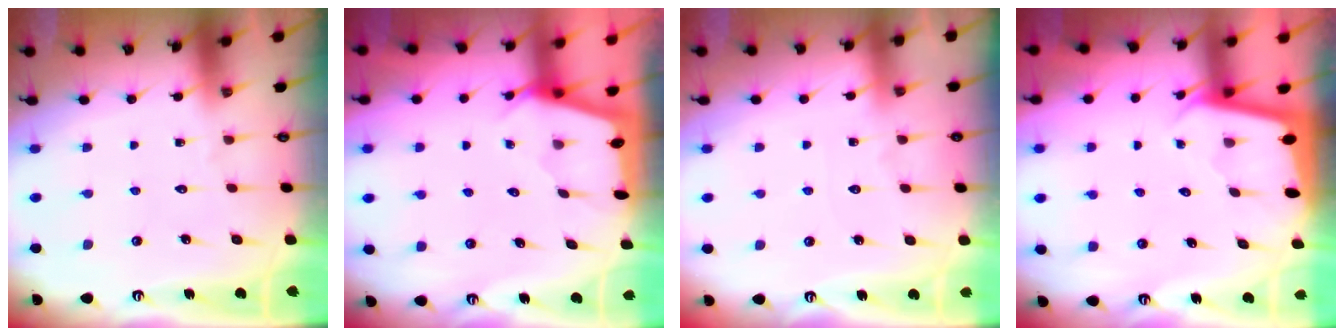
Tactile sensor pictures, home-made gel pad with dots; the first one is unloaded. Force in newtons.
{"total": 2.2, "press": 2.2, "slide": 0.3}
{"total": 3.4, "press": 3.4, "slide": 0.5}
{"total": 2.0, "press": 2.0, "slide": 0.1}